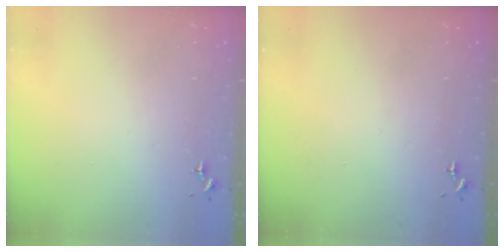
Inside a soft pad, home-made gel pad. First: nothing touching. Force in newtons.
{"total": 0.0}